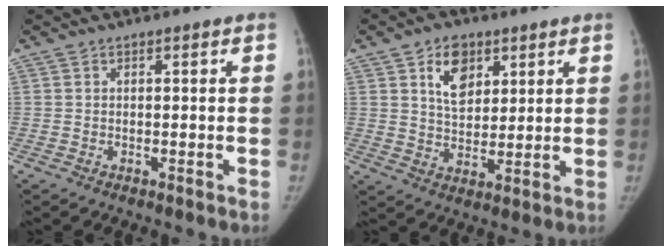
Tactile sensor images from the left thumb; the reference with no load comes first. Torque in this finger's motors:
{"motor_torque": [0.05, 0.10, 0.87, -0.70, 0.04]}